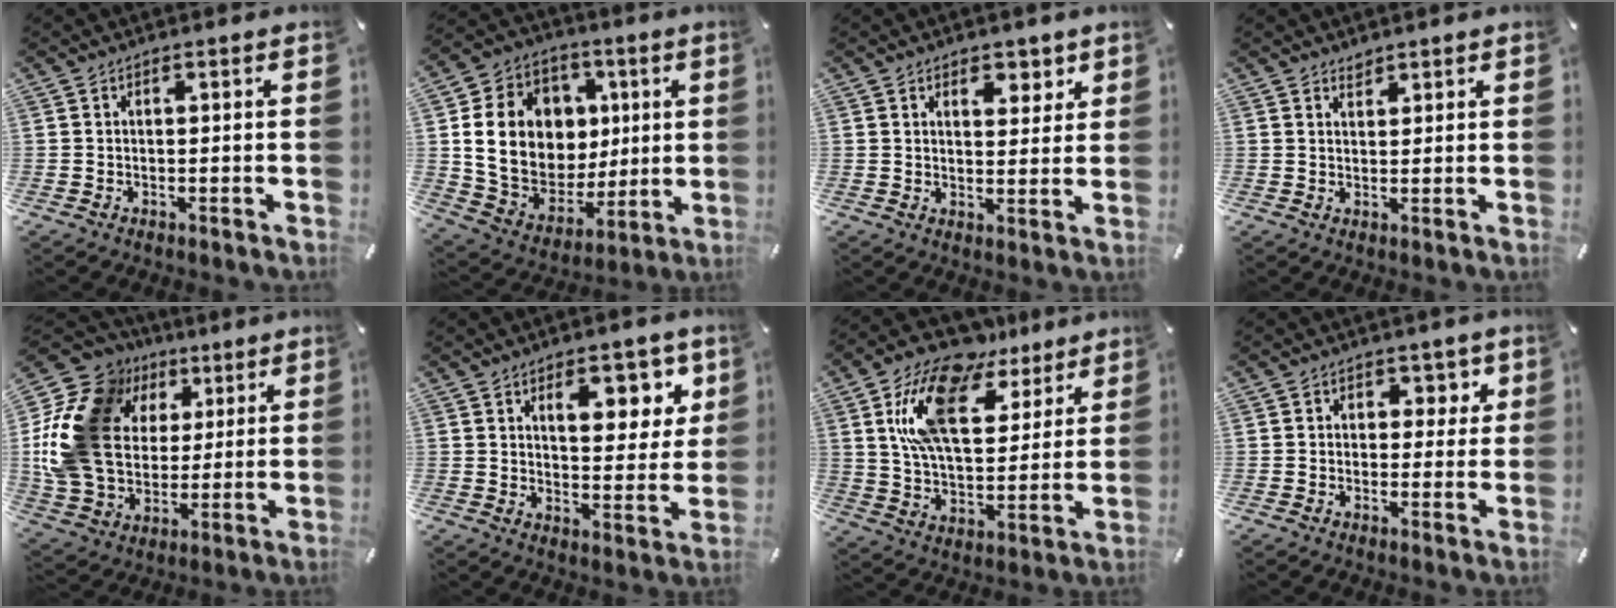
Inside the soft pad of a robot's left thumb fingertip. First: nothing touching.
{"total": 18.4, "force": [3.9, 15.6, 8.9], "torque": [-0.158, -0.016, 0.090]}
{"total": 5.1, "force": [3.1, 3.5, 2.1], "torque": [-0.007, -0.016, 0.045]}
{"total": 1.7, "force": [1.4, 0.9, 0.1], "torque": [0.005, -0.005, 0.026]}
{"total": 19.2, "force": [4.5, 16.1, 9.6], "torque": [-0.202, -0.016, 0.082]}
{"total": 11.7, "force": [5.9, 6.1, 8.1], "torque": [-0.095, -0.021, 0.094]}
{"total": 19.2, "force": [11.0, 10.5, 11.8], "torque": [-0.224, -0.038, 0.196]}
{"total": 4.3, "force": [1.3, 3.7, 1.6], "torque": [-0.002, -0.003, 0.013]}